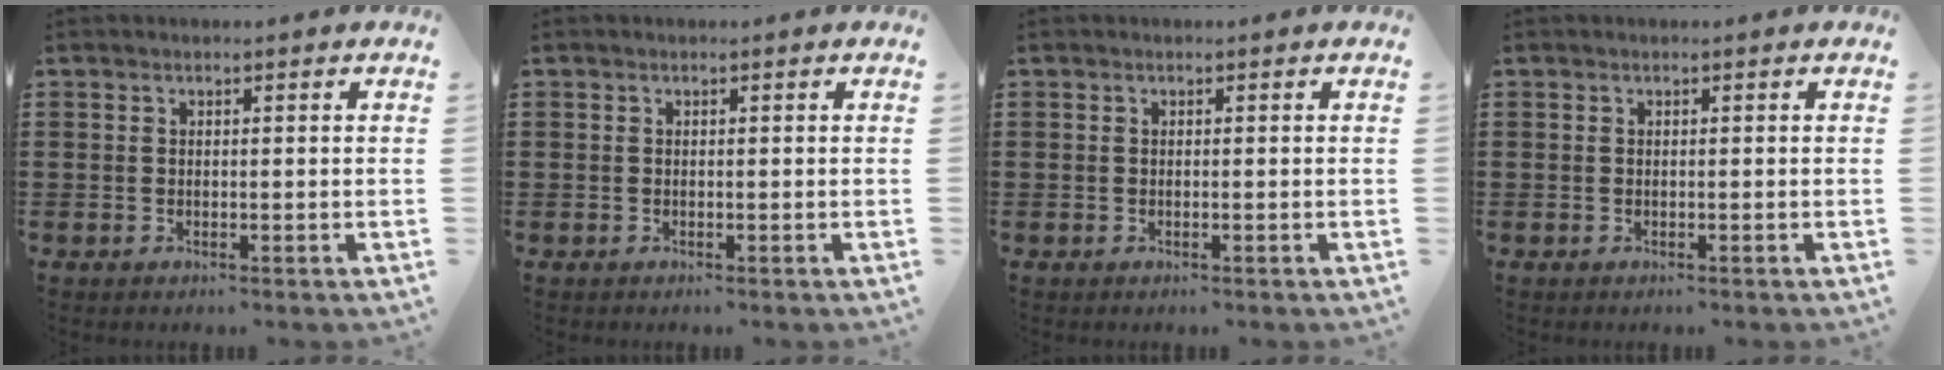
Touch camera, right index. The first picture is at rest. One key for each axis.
{"total": 0.5, "fx": -0.2, "fy": 0.5, "fz": 0.0, "tx": -0.001, "ty": 0.005, "tz": -0.005}
{"total": 0.0}
{"total": 0.0}